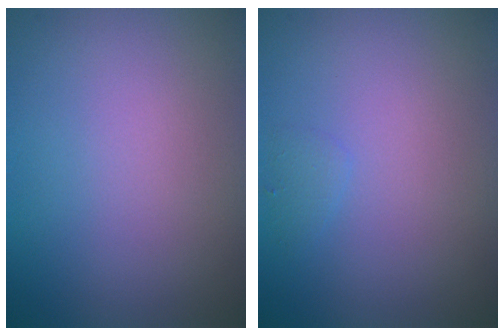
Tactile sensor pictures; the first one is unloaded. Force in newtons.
{"total": 0.7, "press": 0.7, "slide": 0.0}